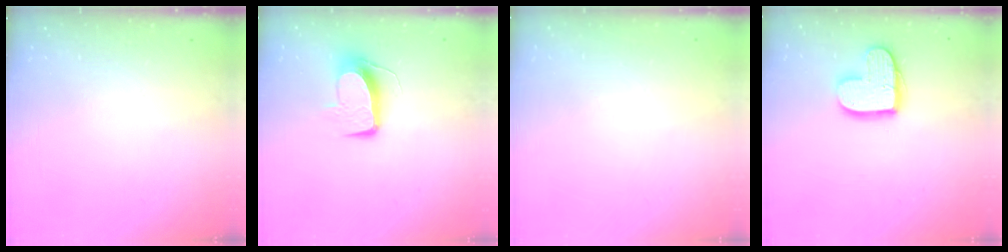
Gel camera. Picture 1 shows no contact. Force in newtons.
{"total": 9.8, "press": 9.8, "slide": 0.8}
{"total": 0.0}
{"total": 12.9, "press": 12.9, "slide": 0.9}